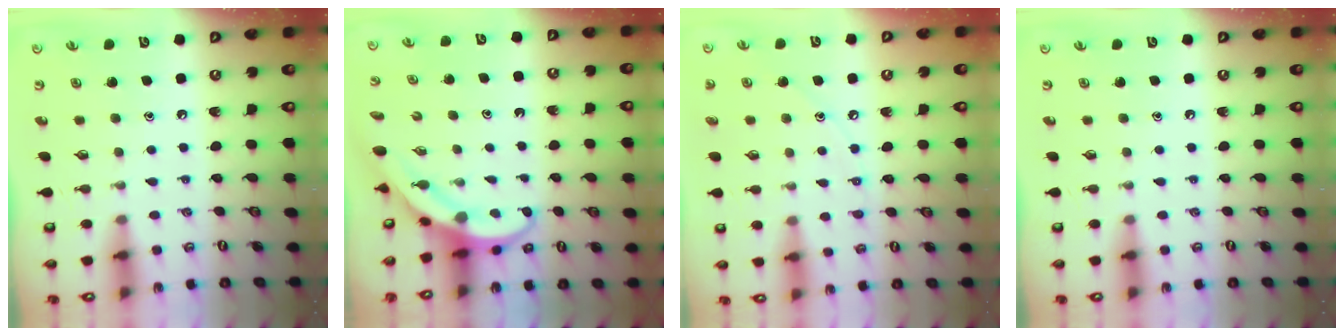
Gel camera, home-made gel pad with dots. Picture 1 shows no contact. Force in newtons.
{"total": 4.0, "press": 4.0, "slide": 0.3}
{"total": 5.5, "press": 5.5, "slide": 0.5}
{"total": 0.0}